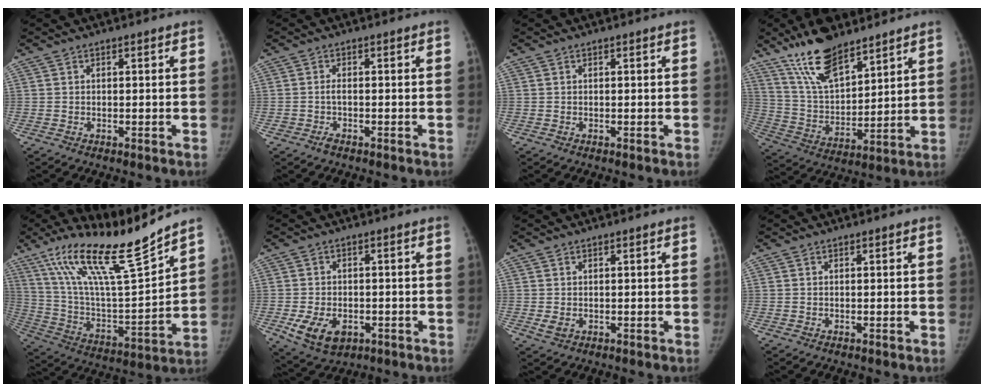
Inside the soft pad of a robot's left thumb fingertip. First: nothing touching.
{"total": 1.4, "force": [-0.7, 0.6, 1.0], "torque": [-0.022, 0.004, -0.014]}
{"total": 0.0}
{"total": 15.7, "force": [11.7, 5.6, 8.8], "torque": [-0.133, -0.061, 0.224]}
{"total": 21.5, "force": [16.0, 2.4, 14.2], "torque": [-0.223, -0.076, 0.295]}
{"total": 8.4, "force": [-2.8, 5.7, 5.5], "torque": [-0.090, -0.001, -0.035]}
{"total": 1.8, "force": [0.1, 1.4, 1.1], "torque": [-0.022, -0.005, 0.009]}
{"total": 0.0}